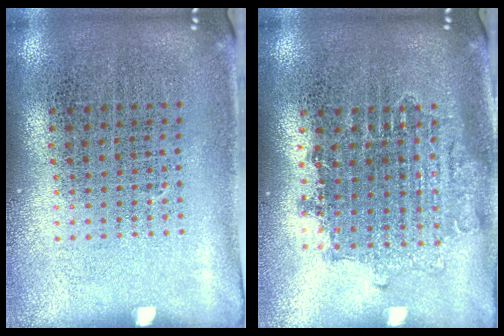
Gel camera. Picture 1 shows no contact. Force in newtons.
{"total": 1.6, "press": 1.4, "slide": 0.7}